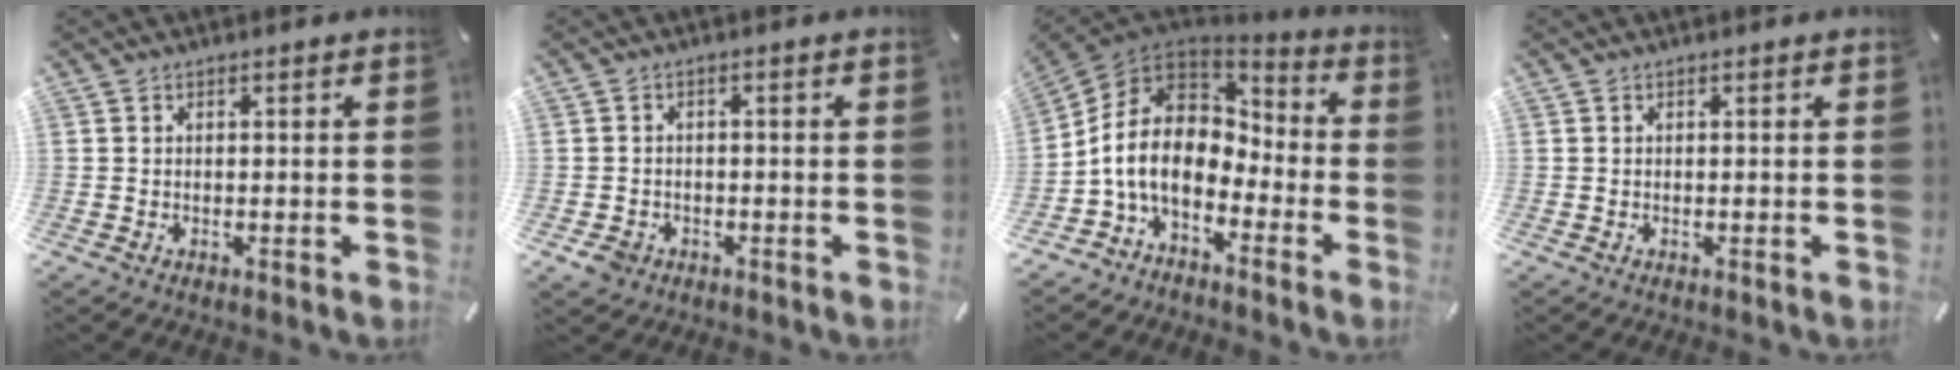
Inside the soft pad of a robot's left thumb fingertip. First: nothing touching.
{"total": 3.1, "force": [-1.7, 2.4, 1.0], "torque": [-0.023, 0.006, -0.035]}
{"total": 12.1, "force": [-3.1, 8.9, 7.6], "torque": [-0.180, 0.011, -0.065]}
{"total": 0.0}